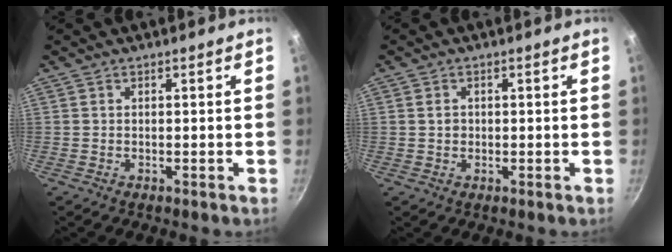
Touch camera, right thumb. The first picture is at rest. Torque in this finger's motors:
{"motor_torque": [-0.11, -0.03, 0.05, 0.56, -0.01]}